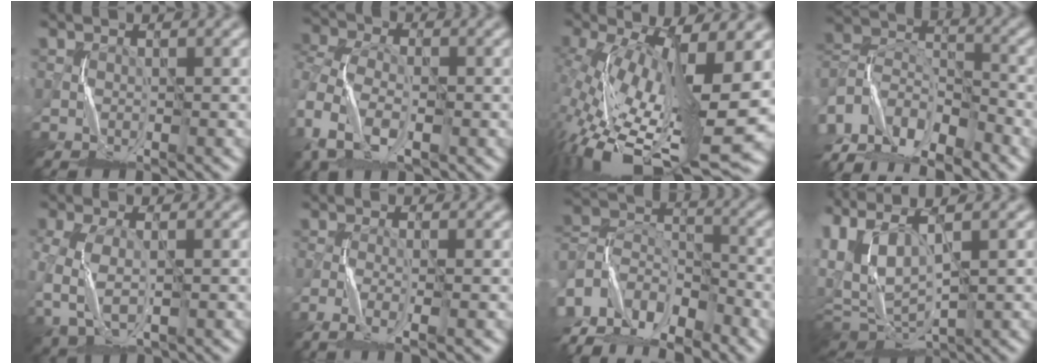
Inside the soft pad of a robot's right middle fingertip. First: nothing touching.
{"total": 8.4, "force": [-3.1, 5.8, 5.1], "torque": [-0.109, -0.003, -0.062]}
{"total": 13.3, "force": [-3.7, 4.8, 11.8], "torque": [-0.228, -0.020, -0.056]}
{"total": 11.0, "force": [-8.6, 5.3, 4.5], "torque": [-0.087, 0.006, -0.167]}
{"total": 4.5, "force": [-1.2, 2.7, 3.4], "torque": [-0.100, -0.014, -0.017]}
{"total": 2.9, "force": [-2.5, 0.3, 1.4], "torque": [-0.029, -0.006, -0.054]}
{"total": 10.2, "force": [-8.1, 5.1, 3.5], "torque": [-0.061, 0.008, -0.159]}
{"total": 6.5, "force": [0.7, 3.4, 5.4], "torque": [-0.133, -0.001, 0.022]}